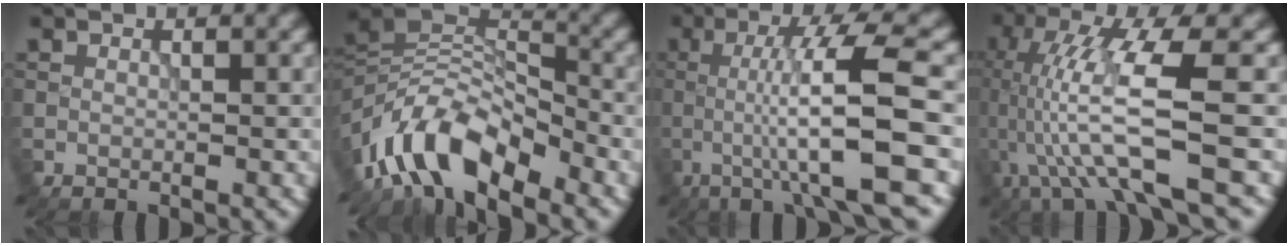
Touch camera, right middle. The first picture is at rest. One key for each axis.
{"total": 9.4, "fx": -6.2, "fy": 3.7, "fz": 6.1, "tx": -0.093, "ty": 0.012, "tz": -0.131}
{"total": 9.7, "fx": -1.7, "fy": 1.3, "fz": 9.5, "tx": -0.140, "ty": 0.014, "tz": -0.033}
{"total": 9.8, "fx": -1.6, "fy": 1.9, "fz": 9.5, "tx": -0.180, "ty": 0.009, "tz": -0.028}